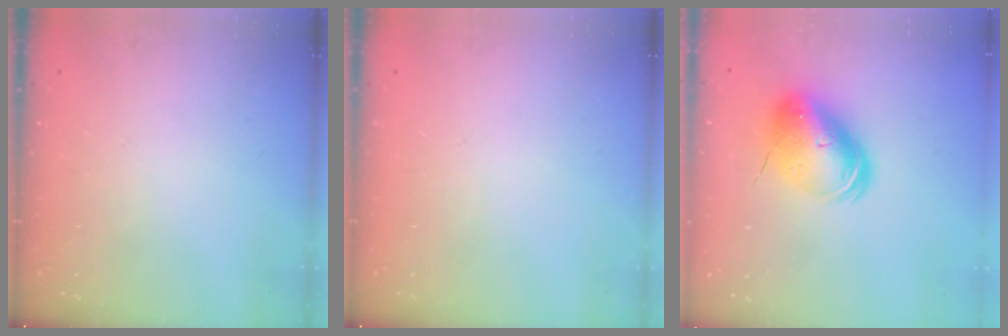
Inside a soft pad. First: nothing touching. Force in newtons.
{"total": 0.0}
{"total": 13.0, "press": 12.7, "slide": 2.4}